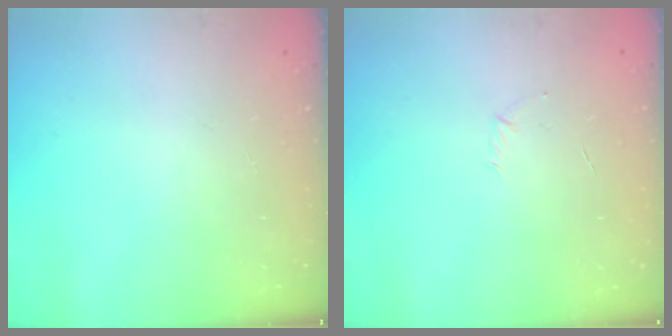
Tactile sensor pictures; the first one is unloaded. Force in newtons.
{"total": 2.9, "press": 2.8, "slide": 0.7}